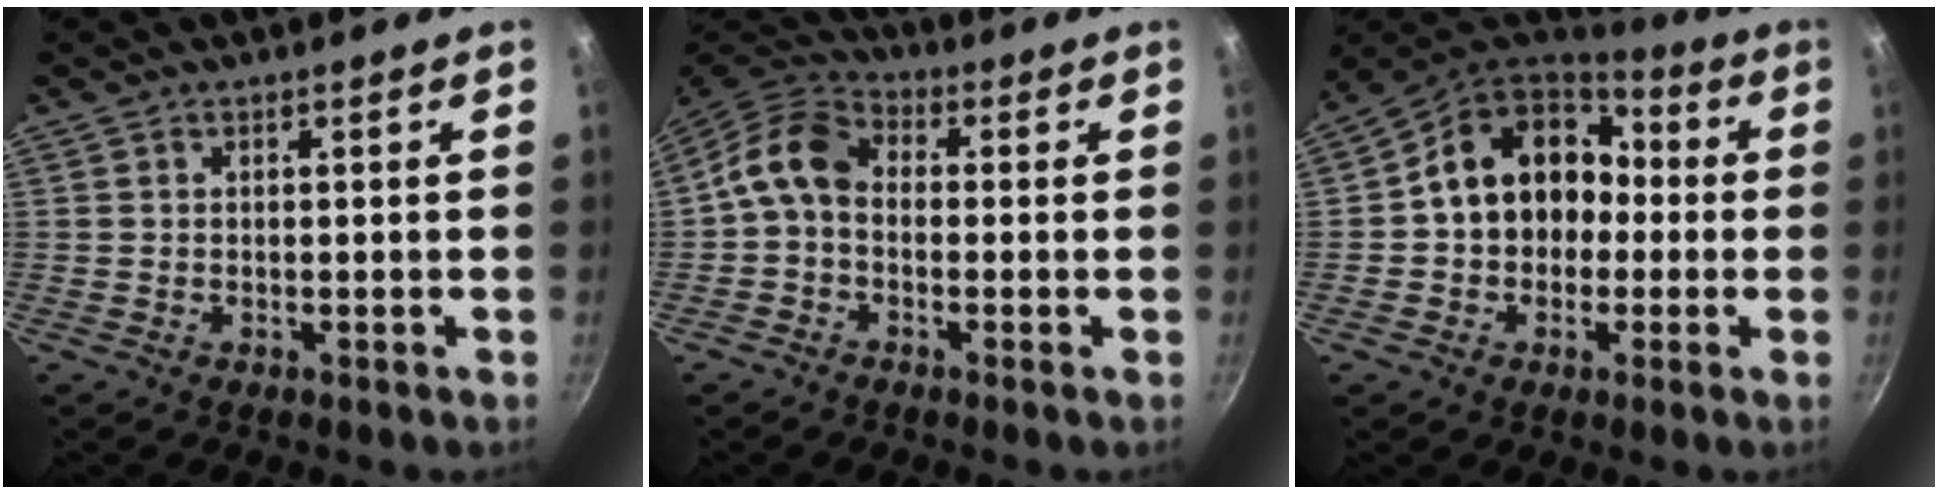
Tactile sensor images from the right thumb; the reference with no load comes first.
{"total": 8.3, "force": [-0.7, 6.2, 5.5], "torque": [-0.096, 0.033, -0.034]}
{"total": 15.8, "force": [0.5, 12.9, 9.2], "torque": [-0.107, 0.049, 0.000]}